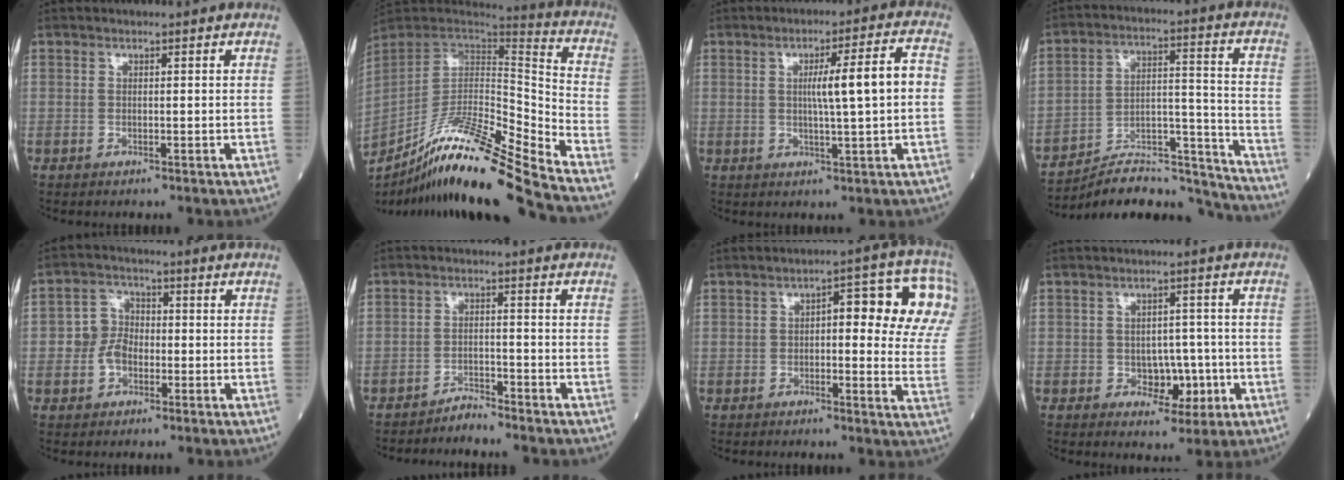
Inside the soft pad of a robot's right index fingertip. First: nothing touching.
{"total": 22.4, "force": [-18.0, -0.8, 13.4], "torque": [-0.243, -0.022, -0.327]}
{"total": 8.1, "force": [0.4, -0.3, 8.1], "torque": [-0.123, 0.010, 0.006]}
{"total": 17.1, "force": [-16.7, 1.4, 3.4], "torque": [-0.052, 0.036, -0.267]}
{"total": 4.5, "force": [-1.2, 3.8, 2.2], "torque": [-0.042, 0.017, -0.024]}
{"total": 2.6, "force": [-2.6, -0.2, -0.1], "torque": [0.005, -0.011, -0.046]}
{"total": 14.6, "force": [3.9, 4.4, 13.4], "torque": [-0.161, 0.030, 0.038]}
{"total": 5.3, "force": [-1.4, 3.4, 3.8], "torque": [-0.044, 0.008, -0.013]}